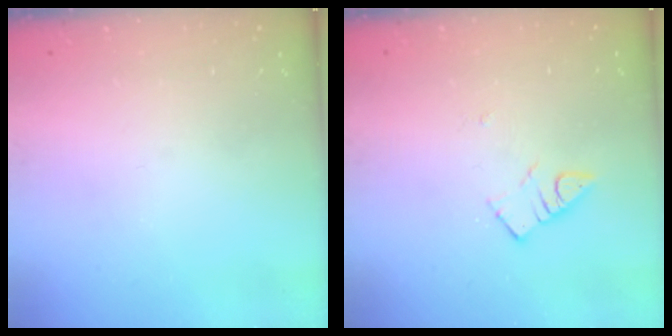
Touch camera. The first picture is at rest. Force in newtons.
{"total": 2.8, "press": 2.7, "slide": 0.3}